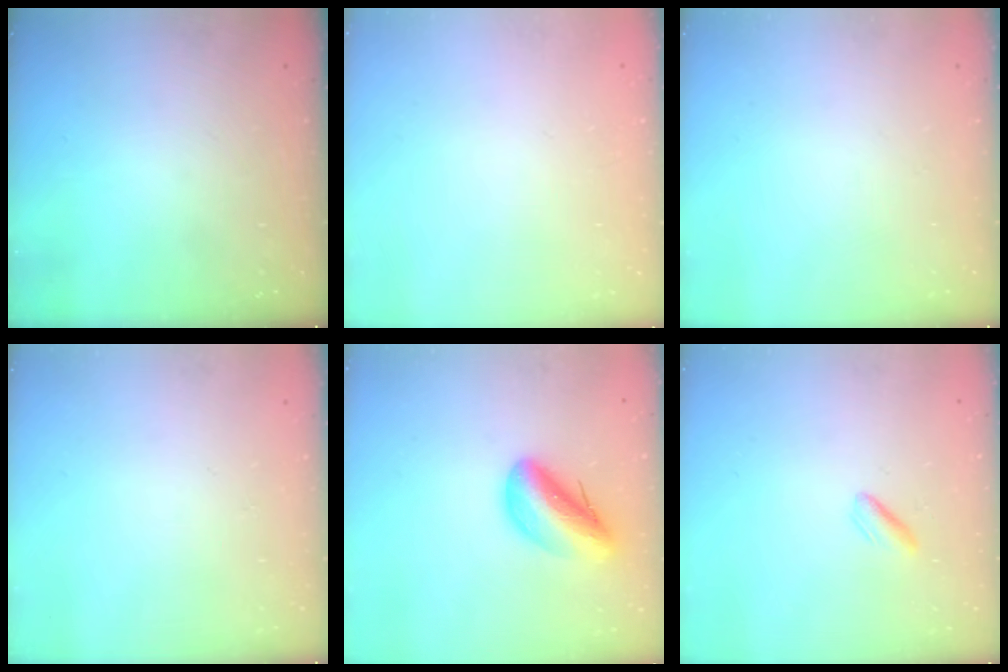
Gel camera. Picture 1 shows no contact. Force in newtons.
{"total": 2.0, "press": 2.0, "slide": 0.1}
{"total": 0.0}
{"total": 0.0}
{"total": 11.5, "press": 11.0, "slide": 3.3}
{"total": 2.1, "press": 2.0, "slide": 0.7}